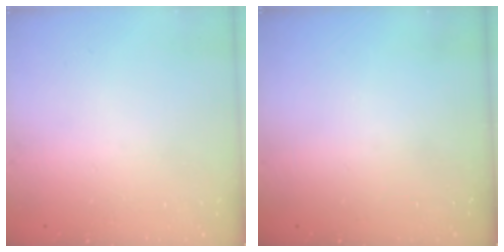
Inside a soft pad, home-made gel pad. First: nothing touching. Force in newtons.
{"total": 0.0}